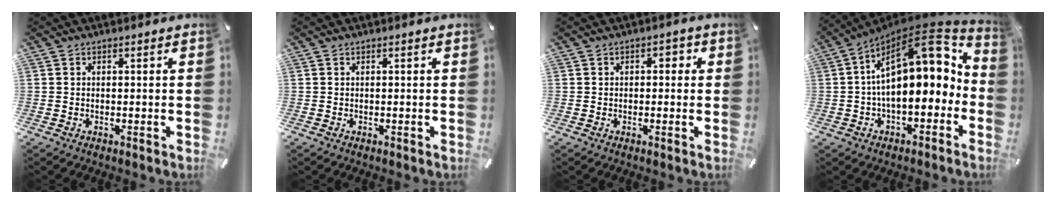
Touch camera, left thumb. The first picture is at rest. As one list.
[{"total": 0.0}, {"total": 1.8, "force": [-0.3, 1.3, 1.2], "torque": [-0.015, 0.008, -0.011]}, {"total": 19.6, "force": [4.5, 10.5, 15.9], "torque": [-0.212, -0.039, 0.084]}]